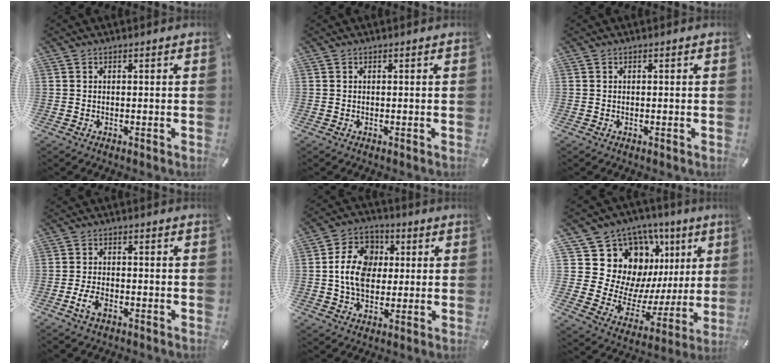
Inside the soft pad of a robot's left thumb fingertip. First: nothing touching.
{"total": 0.0}
{"total": 0.0}
{"total": 5.0, "force": [-2.4, 2.7, 3.5], "torque": [-0.084, 0.003, -0.046]}
{"total": 11.9, "force": [0.3, 9.6, 7.0], "torque": [-0.137, 0.018, 0.007]}
{"total": 17.5, "force": [9.7, 13.2, 6.1], "torque": [-0.082, -0.097, 0.202]}